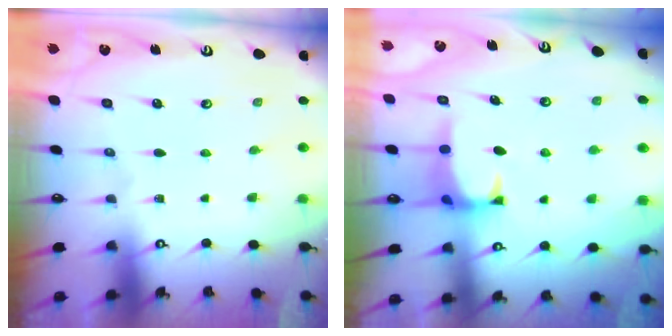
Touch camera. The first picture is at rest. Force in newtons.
{"total": 1.1, "press": 0.9, "slide": 0.6}